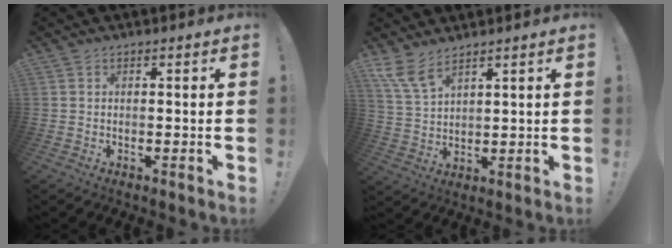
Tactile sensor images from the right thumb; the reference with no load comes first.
{"total": 7.4, "force": [5.7, 2.3, 4.1], "torque": [-0.085, -0.028, 0.111]}